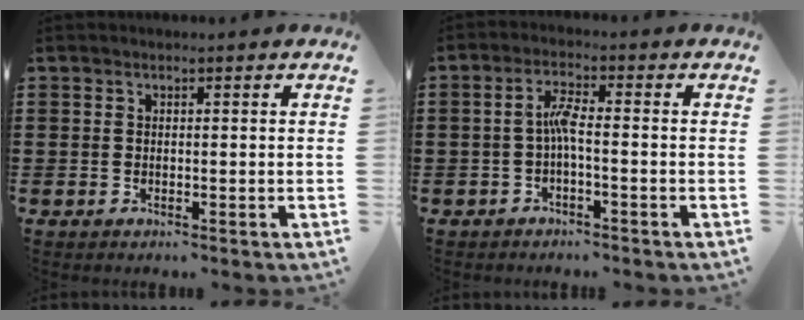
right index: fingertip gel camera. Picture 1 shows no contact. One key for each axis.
{"total": 3.4, "fx": -0.8, "fy": 0.5, "fz": 3.3, "tx": -0.062, "ty": 0.003, "tz": -0.017}